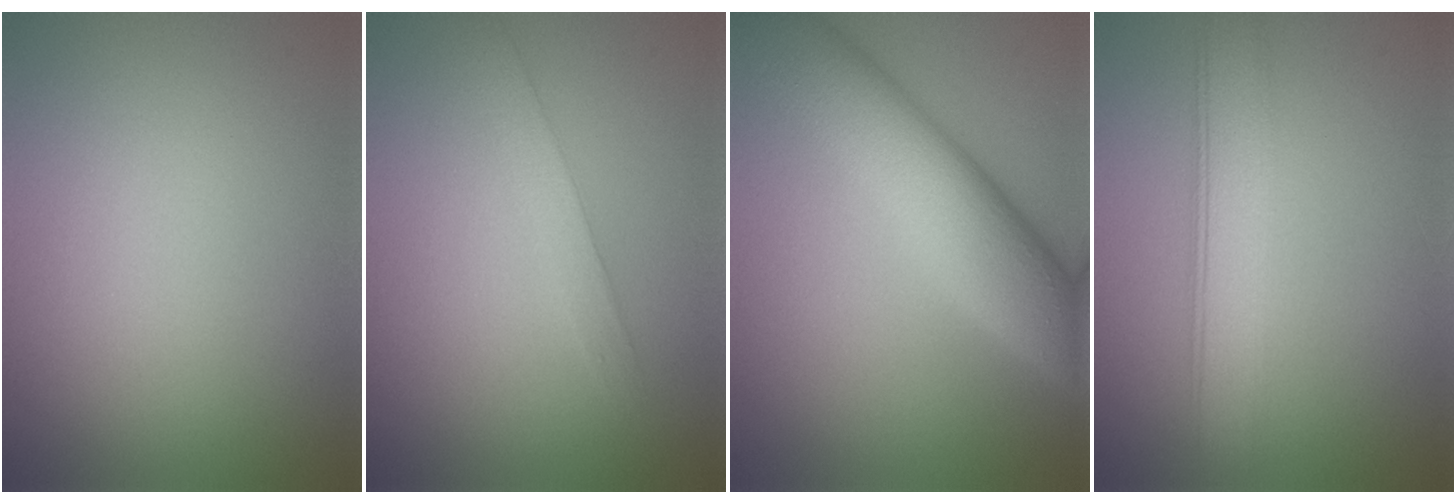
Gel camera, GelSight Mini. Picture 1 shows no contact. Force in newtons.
{"total": 2.0, "press": 2.0, "slide": 0.0}
{"total": 8.9, "press": 8.9, "slide": 0.2}
{"total": 4.7, "press": 4.7, "slide": 0.2}